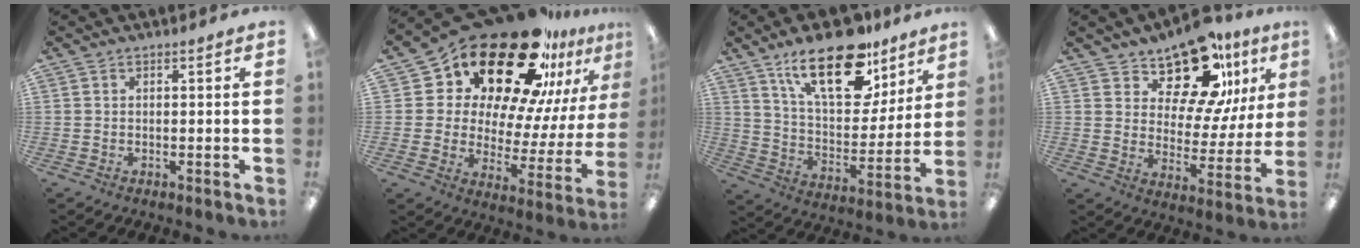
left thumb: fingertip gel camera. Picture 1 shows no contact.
{"total": 27.1, "force": [20.5, 12.2, 12.9], "torque": [-0.206, -0.150, 0.362]}
{"total": 22.5, "force": [14.4, 10.3, 14.0], "torque": [-0.219, -0.076, 0.245]}
{"total": 17.0, "force": [12.8, 7.7, 8.2], "torque": [-0.134, -0.089, 0.223]}